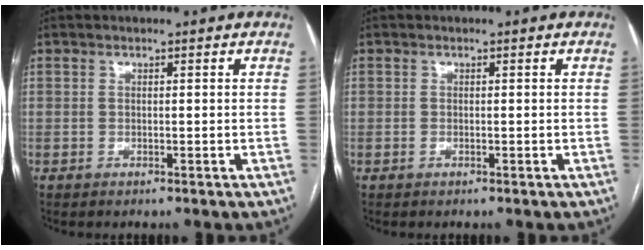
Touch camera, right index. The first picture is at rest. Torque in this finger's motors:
{"motor_torque": [-0.07, -0.04, -0.02, -0.01]}